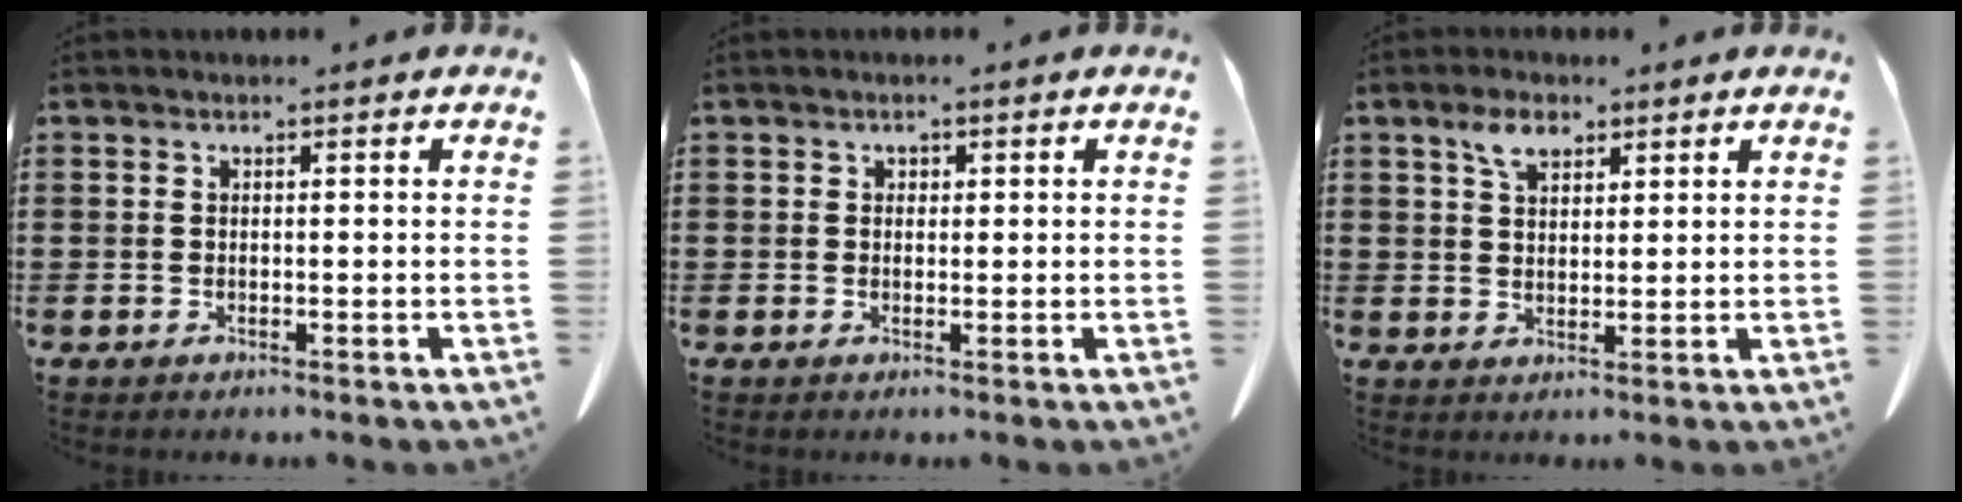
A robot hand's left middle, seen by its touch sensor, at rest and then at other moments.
{"total": 0.7, "force": [0.3, 0.6, 0.1], "torque": [-0.005, 0.004, 0.006]}
{"total": 4.2, "force": [2.6, 2.1, 2.4], "torque": [-0.056, 0.008, 0.047]}